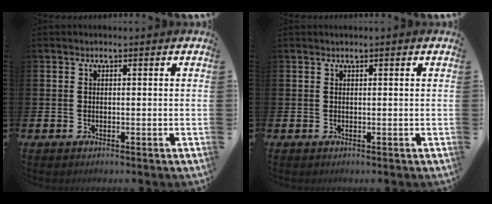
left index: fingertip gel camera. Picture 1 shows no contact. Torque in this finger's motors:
{"motor_torque": [0.25, -1.14, -0.27, 0.08]}